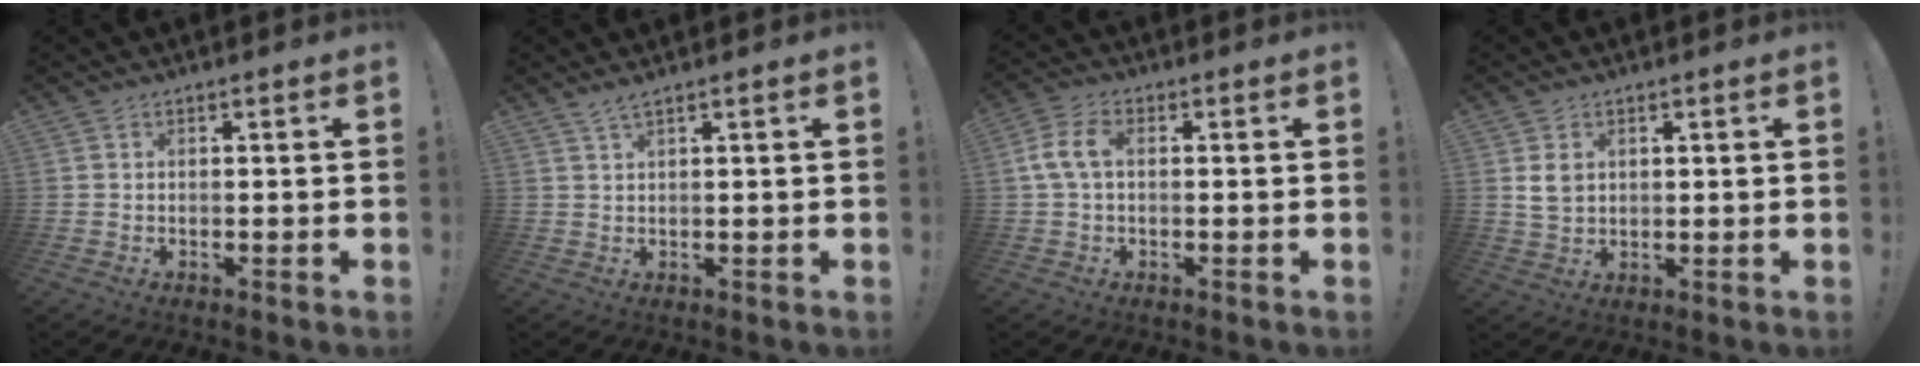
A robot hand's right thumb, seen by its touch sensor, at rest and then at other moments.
{"total": 1.8, "force": [1.3, -0.2, 1.2], "torque": [-0.031, -0.002, 0.024]}
{"total": 6.8, "force": [0.6, 4.0, 5.4], "torque": [-0.121, 0.010, 0.012]}
{"total": 4.7, "force": [1.4, 3.7, 2.6], "torque": [-0.036, 0.004, 0.027]}